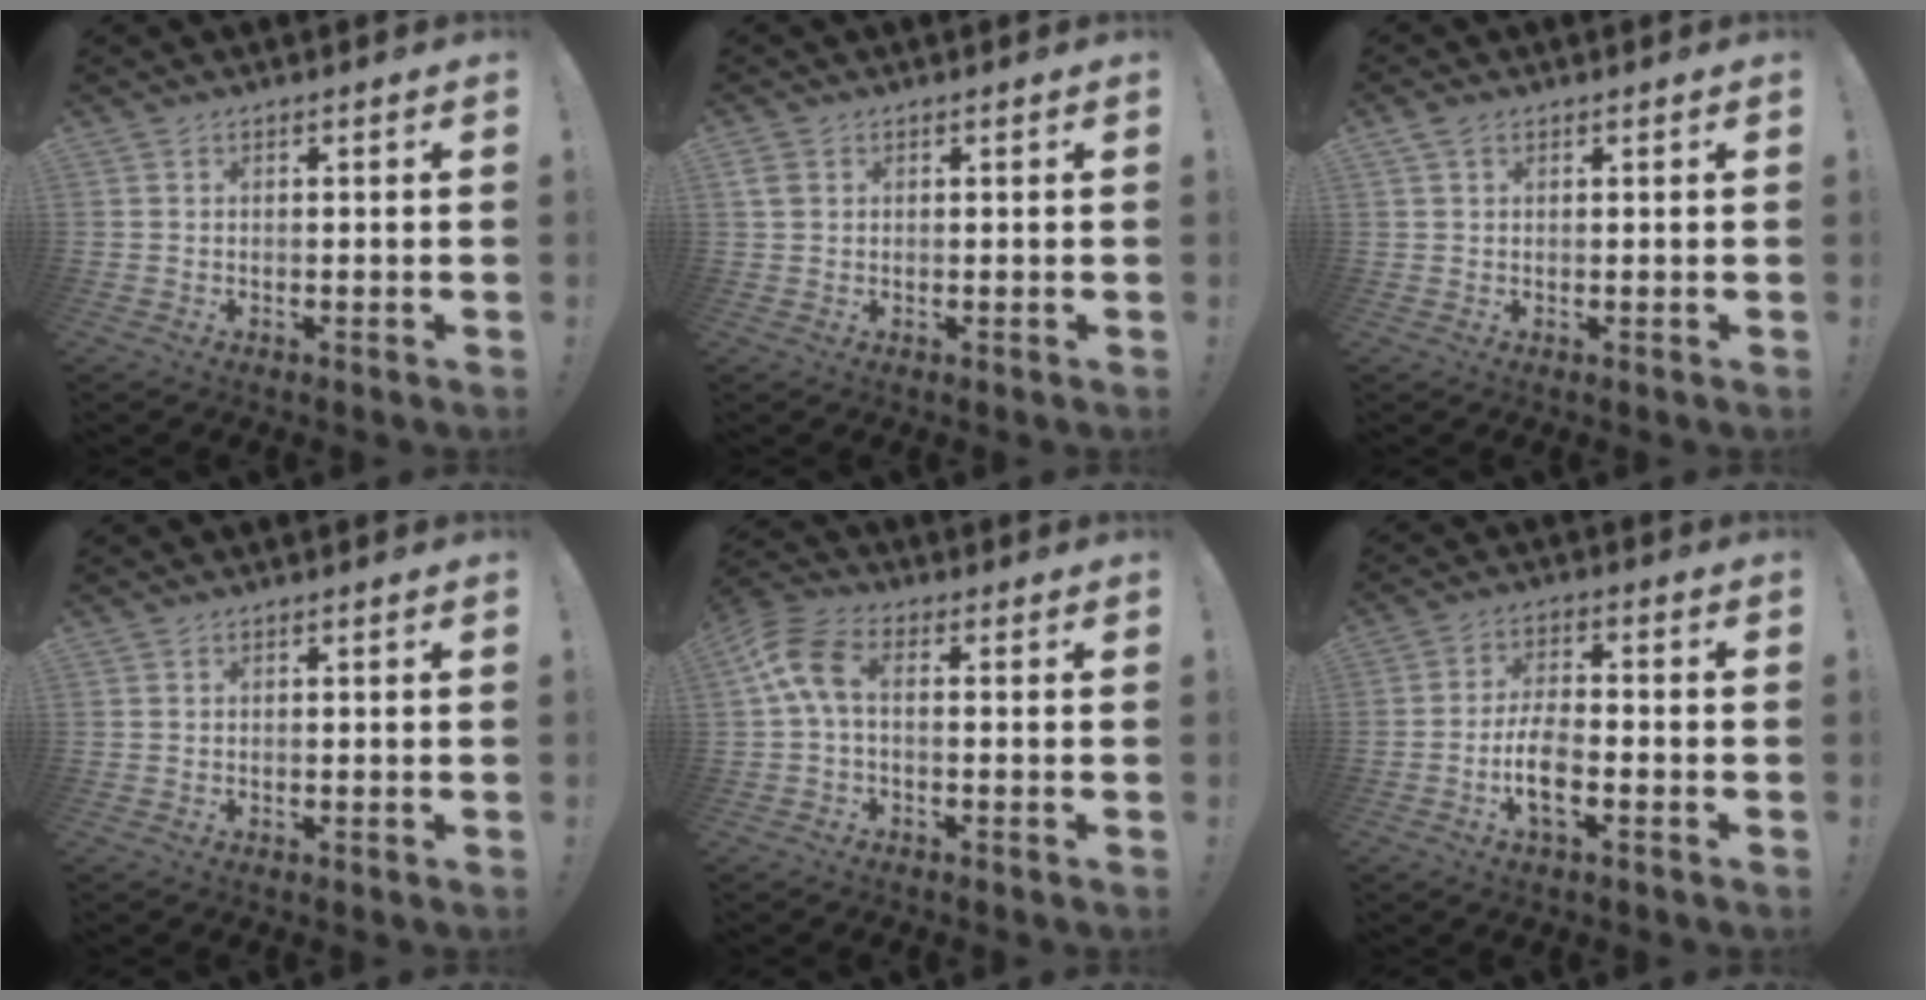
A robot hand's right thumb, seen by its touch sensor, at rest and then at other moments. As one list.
[{"total": 2.8, "force": [0.9, 2.2, 1.5], "torque": [-0.023, 0.004, 0.019]}, {"total": 2.1, "force": [1.2, 1.3, 1.1], "torque": [-0.016, 0.000, 0.022]}, {"total": 0.0}, {"total": 8.9, "force": [1.5, 4.5, 7.6], "torque": [-0.158, 0.001, 0.034]}, {"total": 8.8, "force": [-3.4, 3.8, 7.2], "torque": [-0.157, 0.005, -0.058]}]